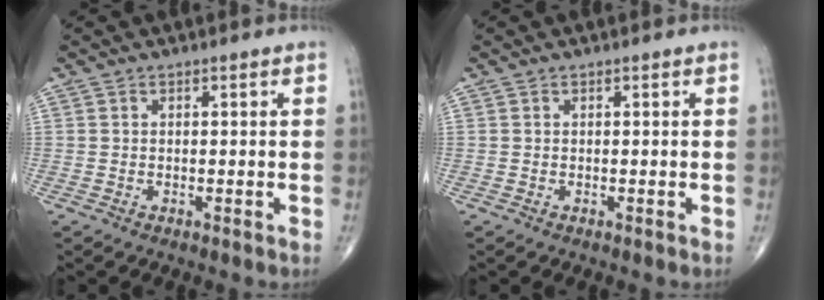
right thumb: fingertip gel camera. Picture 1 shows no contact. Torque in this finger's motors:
{"motor_torque": [0.00, 0.00, 0.10, -0.10, 0.06]}